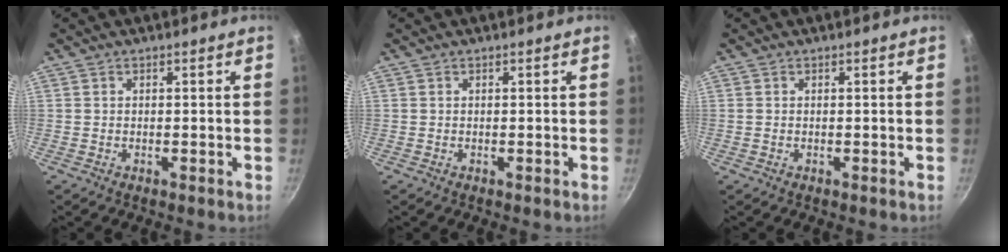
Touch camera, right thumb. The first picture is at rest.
{"total": 0.0}
{"total": 0.0}